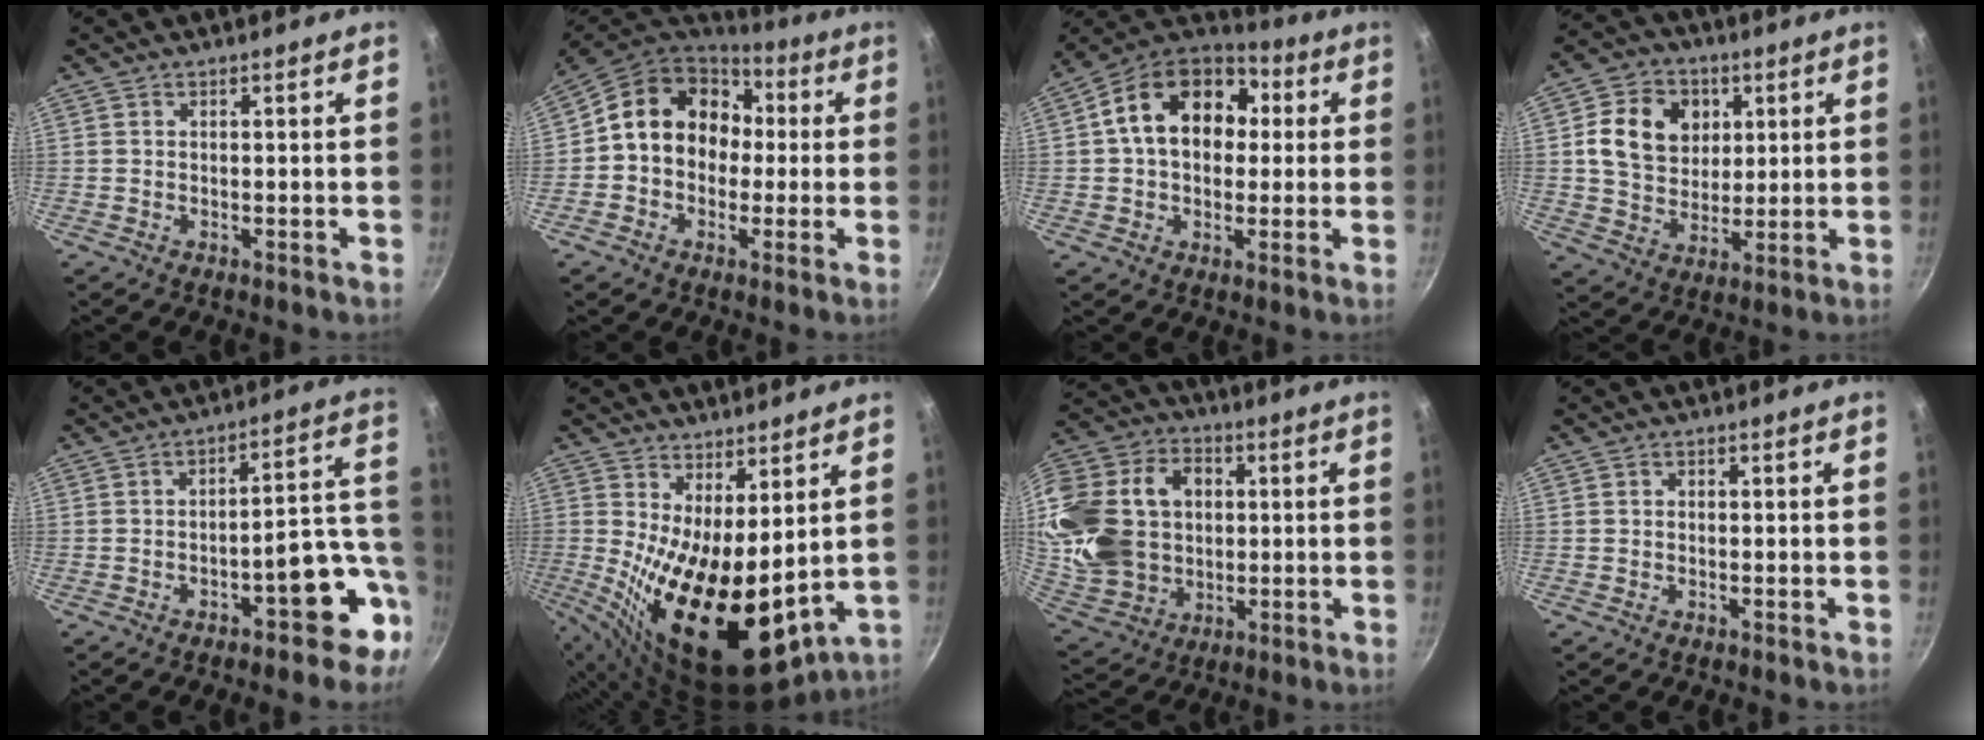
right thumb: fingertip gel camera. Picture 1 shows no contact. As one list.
[{"total": 15.6, "force": [1.2, 13.0, 8.5], "torque": [-0.106, 0.046, 0.005]}, {"total": 18.0, "force": [3.1, 13.1, 11.9], "torque": [-0.170, 0.034, 0.035]}, {"total": 13.3, "force": [3.4, 10.7, 7.2], "torque": [-0.097, -0.001, 0.055]}, {"total": 11.6, "force": [-5.0, 4.9, 9.2], "torque": [-0.046, 0.060, -0.062]}, {"total": 16.8, "force": [2.5, 7.4, 14.9], "torque": [-0.218, -0.047, 0.060]}, {"total": 27.0, "force": [2.5, 20.6, 17.3], "torque": [-0.347, 0.026, 0.057]}, {"total": 0.7, "force": [-0.1, 0.6, 0.3], "torque": [-0.006, 0.004, -0.002]}]